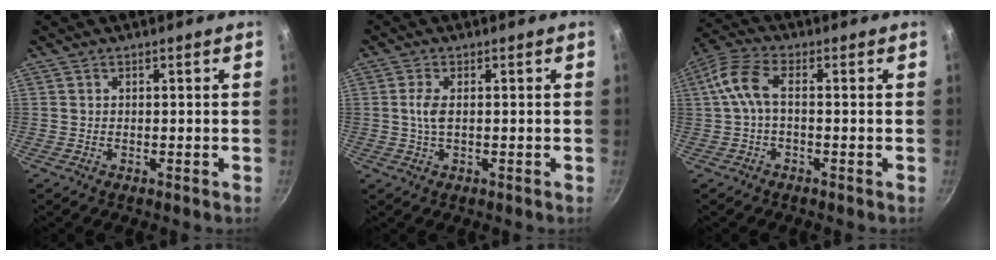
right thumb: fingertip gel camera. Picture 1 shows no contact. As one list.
[{"total": 2.9, "force": [0.2, 1.2, 2.6], "torque": [-0.063, 0.003, 0.002]}, {"total": 6.4, "force": [-0.2, 2.8, 5.8], "torque": [-0.141, 0.022, -0.017]}]